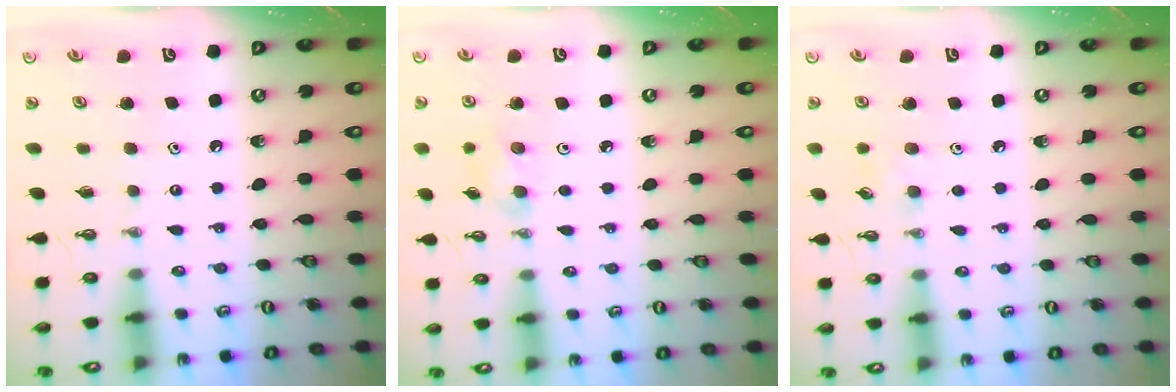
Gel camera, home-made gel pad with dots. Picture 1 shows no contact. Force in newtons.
{"total": 5.9, "press": 5.1, "slide": 3.0}
{"total": 5.2, "press": 5.0, "slide": 1.5}